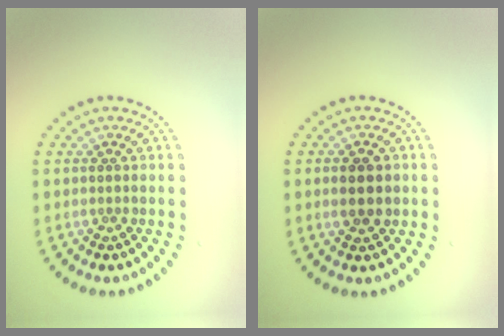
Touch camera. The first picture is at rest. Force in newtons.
{"total": 2.3, "press": 2.3, "slide": 0.1}